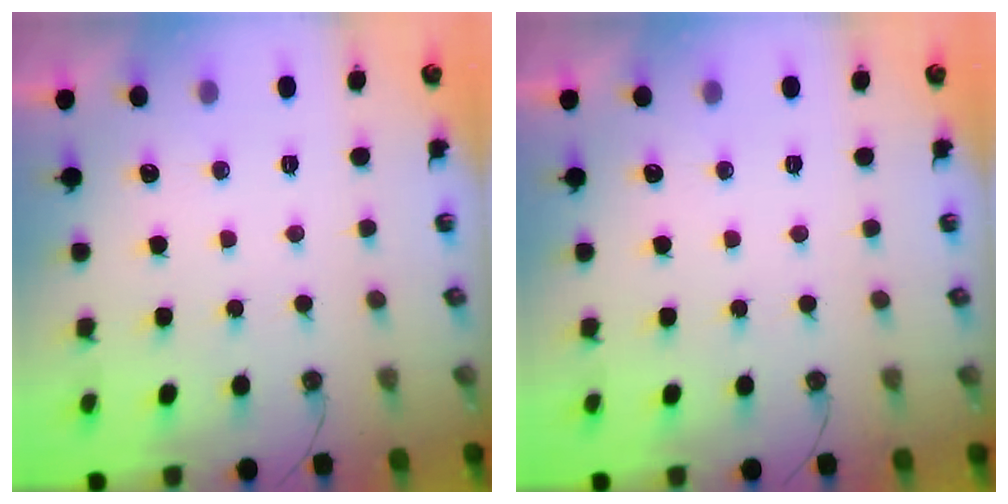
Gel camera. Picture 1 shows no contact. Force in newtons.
{"total": 0.0}